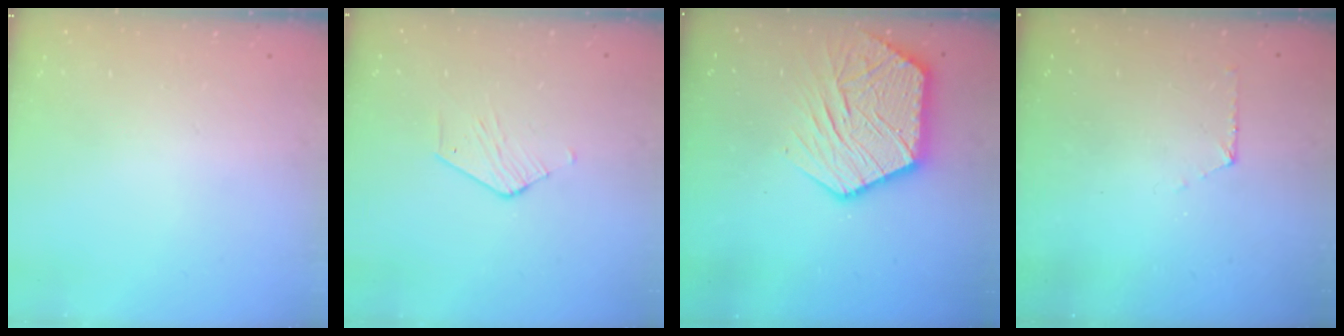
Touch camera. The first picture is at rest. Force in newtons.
{"total": 2.6, "press": 2.6, "slide": 0.2}
{"total": 15.9, "press": 15.8, "slide": 1.4}
{"total": 5.7, "press": 5.7, "slide": 0.6}